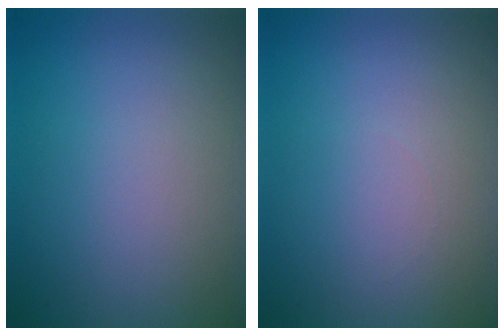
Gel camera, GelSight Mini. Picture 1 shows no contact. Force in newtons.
{"total": 0.0}